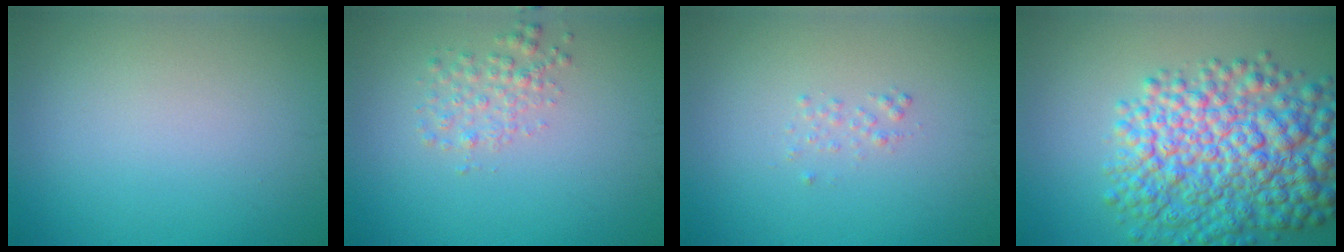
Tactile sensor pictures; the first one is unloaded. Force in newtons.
{"total": 2.0, "press": 2.0, "slide": 0.1}
{"total": 0.7, "press": 0.7, "slide": 0.1}
{"total": 10.6, "press": 10.6, "slide": 0.2}